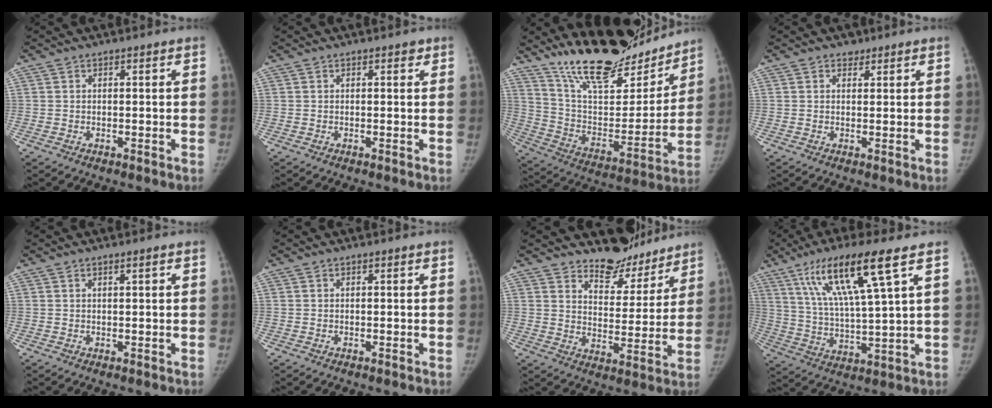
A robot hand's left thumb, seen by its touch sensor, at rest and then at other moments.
{"total": 0.8, "force": [0.5, 0.5, 0.5], "torque": [0.001, -0.002, 0.003]}
{"total": 24.5, "force": [20.5, 7.8, 11.0], "torque": [-0.140, -0.110, 0.335]}
{"total": 1.5, "force": [1.0, 1.0, 0.2], "torque": [0.009, -0.006, 0.010]}
{"total": 0.9, "force": [0.5, 0.0, 0.7], "torque": [-0.012, 0.000, 0.009]}
{"total": 0.0}
{"total": 10.9, "force": [9.9, 4.4, 1.3], "torque": [0.021, -0.088, 0.150]}
{"total": 15.6, "force": [8.1, 1.3, 13.3], "torque": [-0.253, -0.026, 0.152]}